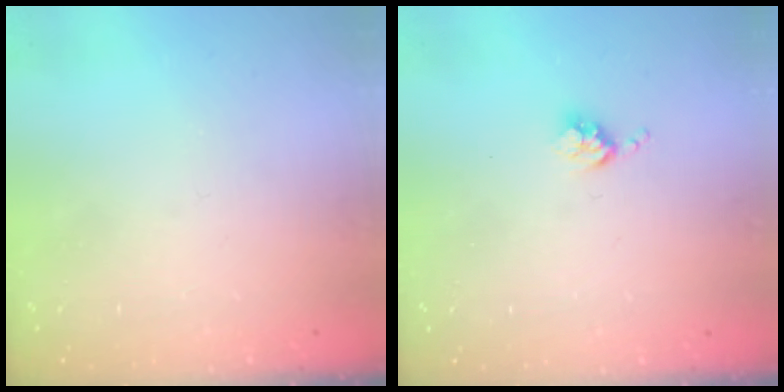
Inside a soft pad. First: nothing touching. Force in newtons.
{"total": 3.6, "press": 3.6, "slide": 0.4}